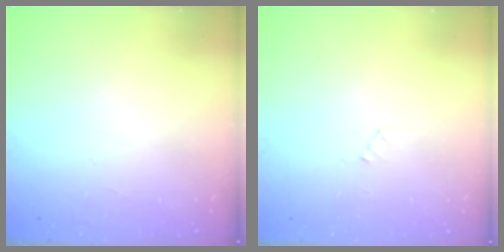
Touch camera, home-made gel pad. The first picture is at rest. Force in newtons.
{"total": 4.2, "press": 4.2, "slide": 0.6}